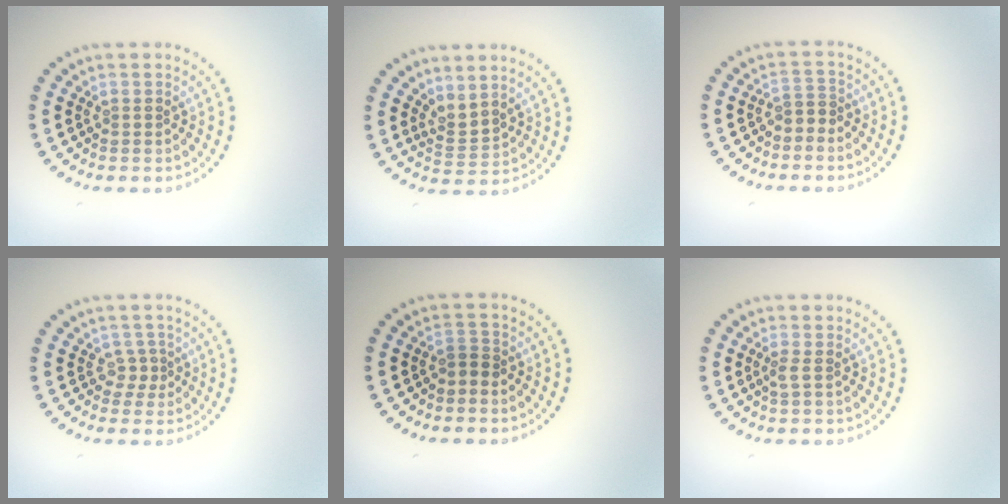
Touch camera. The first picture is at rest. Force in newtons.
{"total": 2.1, "press": 1.4, "slide": 1.6}
{"total": 1.4, "press": 1.1, "slide": 0.9}
{"total": 1.5, "press": 1.0, "slide": 1.1}
{"total": 1.4, "press": 1.1, "slide": 0.8}
{"total": 0.9, "press": 0.6, "slide": 0.7}